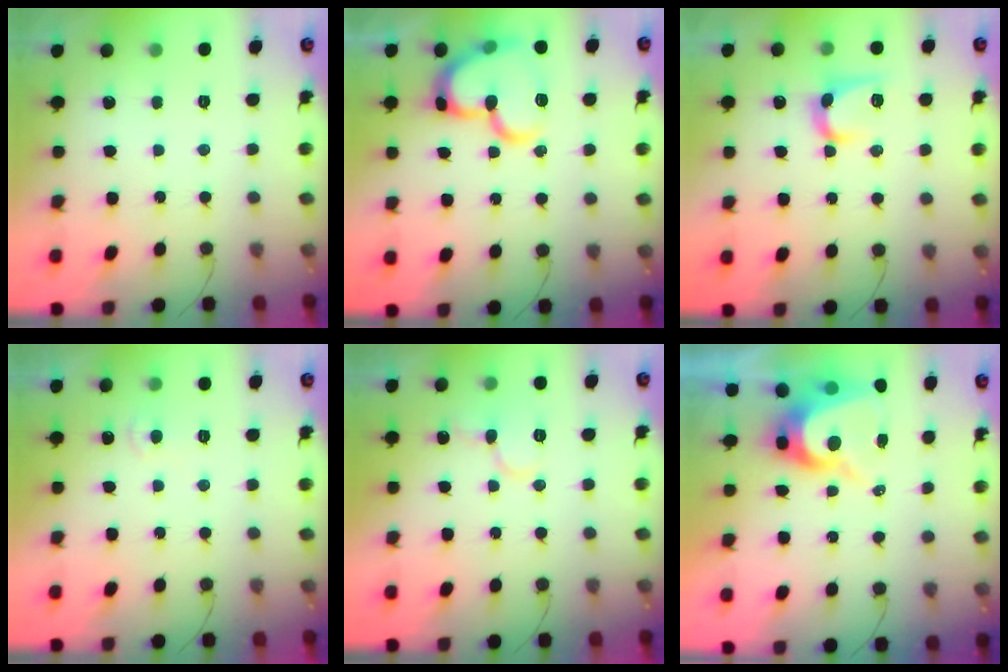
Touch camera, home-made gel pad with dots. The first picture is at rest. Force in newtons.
{"total": 19.2, "press": 19.1, "slide": 2.3}
{"total": 8.0, "press": 8.0, "slide": 0.6}
{"total": 3.6, "press": 3.6, "slide": 0.4}
{"total": 9.2, "press": 9.1, "slide": 1.1}
{"total": 9.8, "press": 9.7, "slide": 0.9}